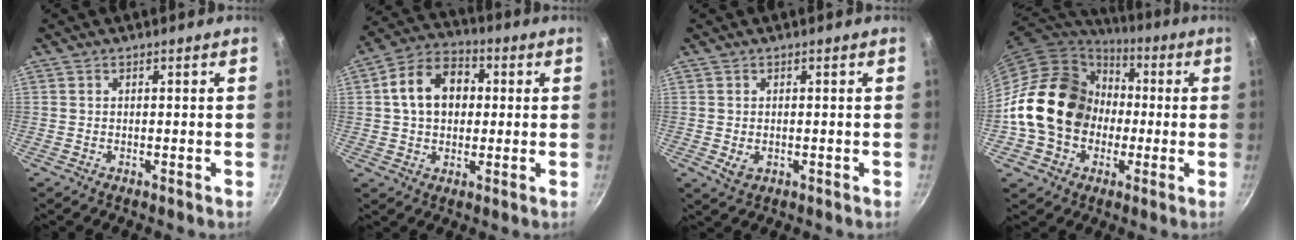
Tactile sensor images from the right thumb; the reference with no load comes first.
{"total": 12.2, "force": [1.8, 9.0, 8.0], "torque": [-0.108, 0.023, 0.016]}
{"total": 2.5, "force": [-0.3, 1.8, 1.7], "torque": [-0.028, -0.004, -0.001]}
{"total": 20.5, "force": [-0.8, 17.0, 11.5], "torque": [-0.179, 0.047, -0.010]}